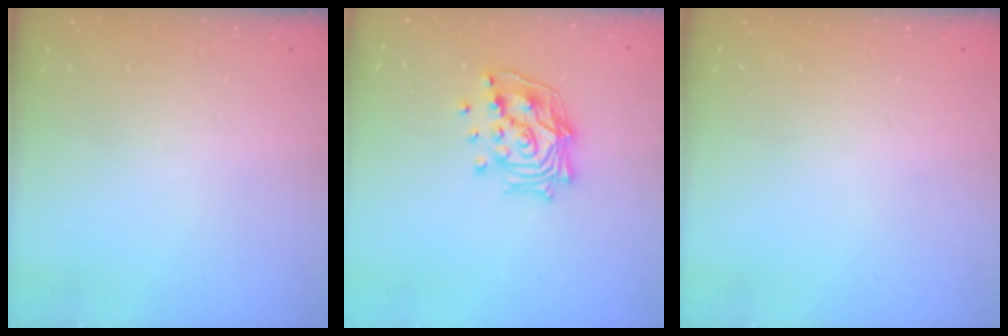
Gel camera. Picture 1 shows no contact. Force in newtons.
{"total": 15.4, "press": 15.2, "slide": 1.9}
{"total": 0.0}